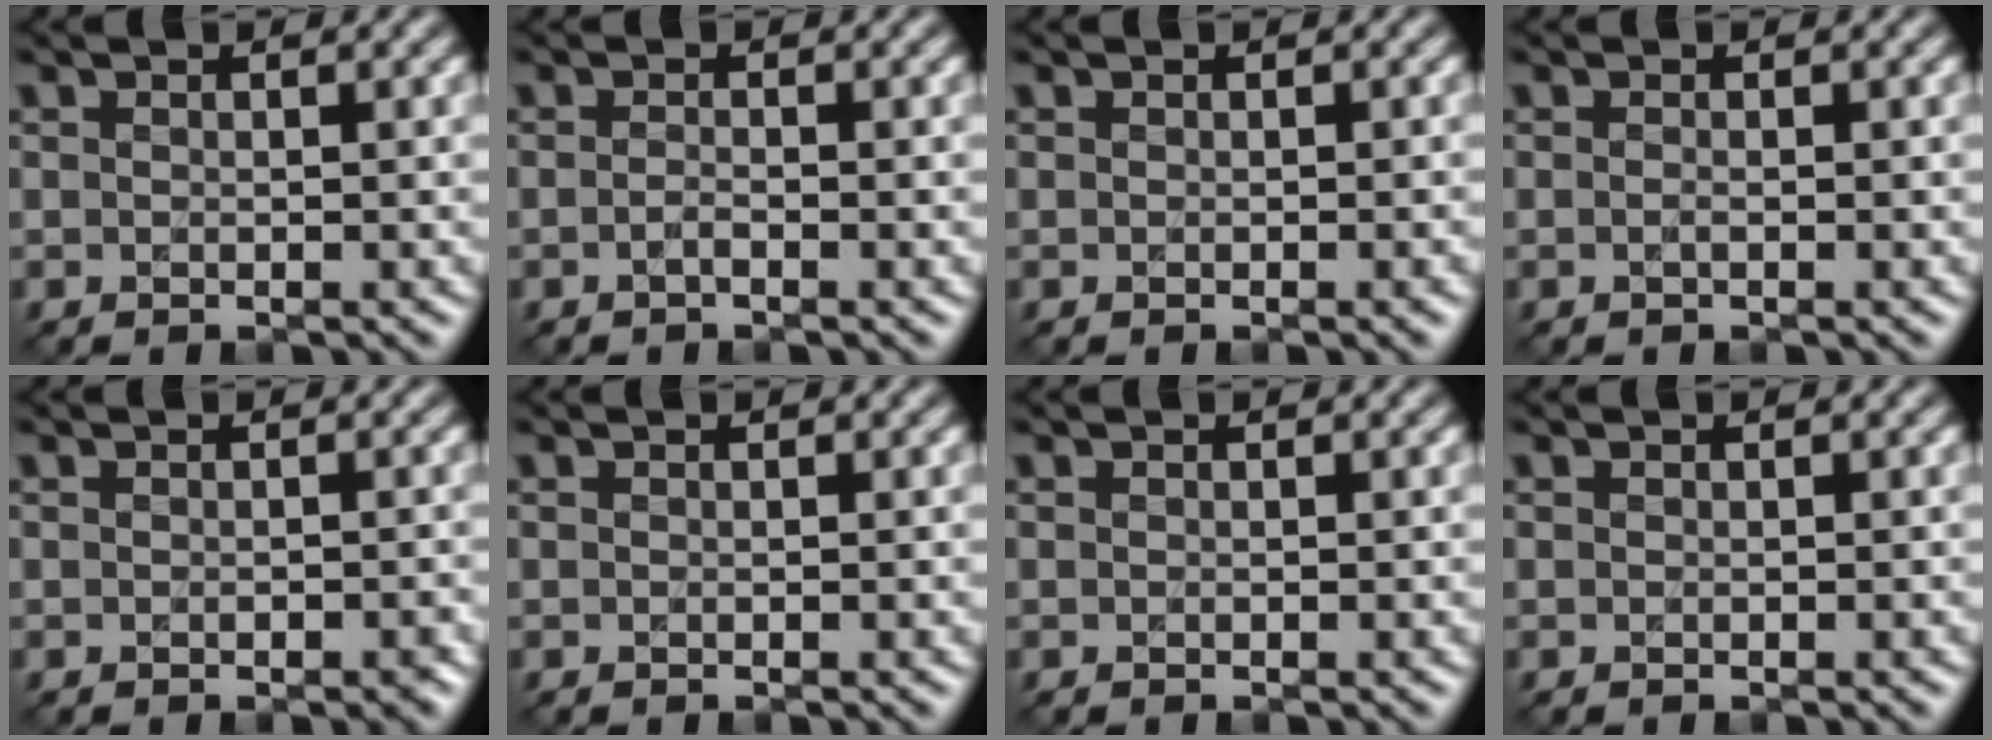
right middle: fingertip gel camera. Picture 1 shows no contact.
{"total": 0.8, "force": [-0.5, 0.2, 0.6], "torque": [-0.014, 0.000, -0.010]}
{"total": 0.8, "force": [-0.3, 0.1, 0.7], "torque": [-0.006, 0.001, -0.005]}
{"total": 0.5, "force": [-0.2, 0.1, 0.5], "torque": [-0.011, -0.001, -0.005]}
{"total": 0.9, "force": [-0.4, 0.4, 0.7], "torque": [-0.011, 0.001, -0.003]}
{"total": 0.0}
{"total": 0.0}
{"total": 0.0}